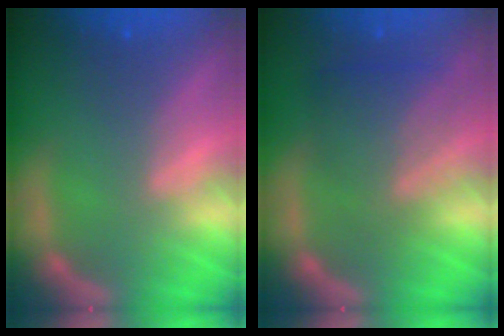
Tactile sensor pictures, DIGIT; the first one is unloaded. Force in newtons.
{"total": 5.5}